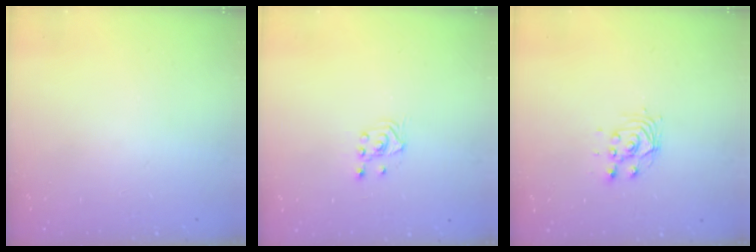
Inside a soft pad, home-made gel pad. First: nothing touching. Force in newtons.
{"total": 2.1, "press": 2.0, "slide": 0.8}
{"total": 4.4, "press": 4.4, "slide": 0.2}